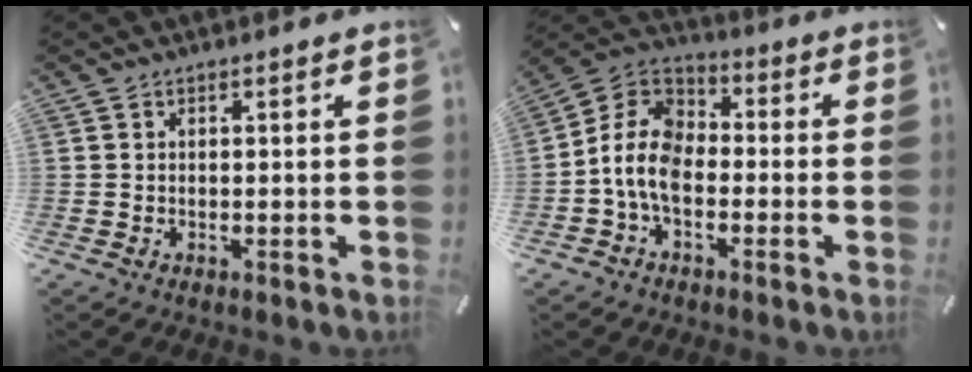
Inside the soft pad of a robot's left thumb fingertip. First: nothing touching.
{"total": 10.1, "force": [-4.1, 6.9, 6.2], "torque": [-0.152, 0.011, -0.085]}